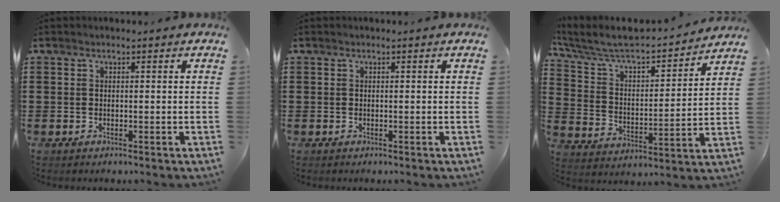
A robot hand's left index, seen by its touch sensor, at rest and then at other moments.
{"total": 0.0}
{"total": 5.8, "force": [5.3, 1.1, 2.1], "torque": [-0.068, -0.044, 0.082]}